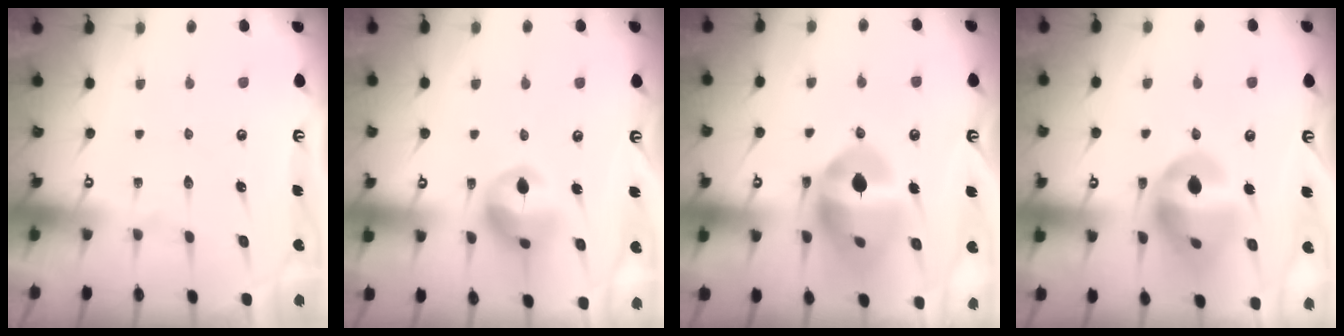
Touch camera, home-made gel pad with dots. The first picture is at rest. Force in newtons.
{"total": 12.7, "press": 12.6, "slide": 1.3}
{"total": 14.8, "press": 13.7, "slide": 5.5}
{"total": 15.4, "press": 15.3, "slide": 1.8}